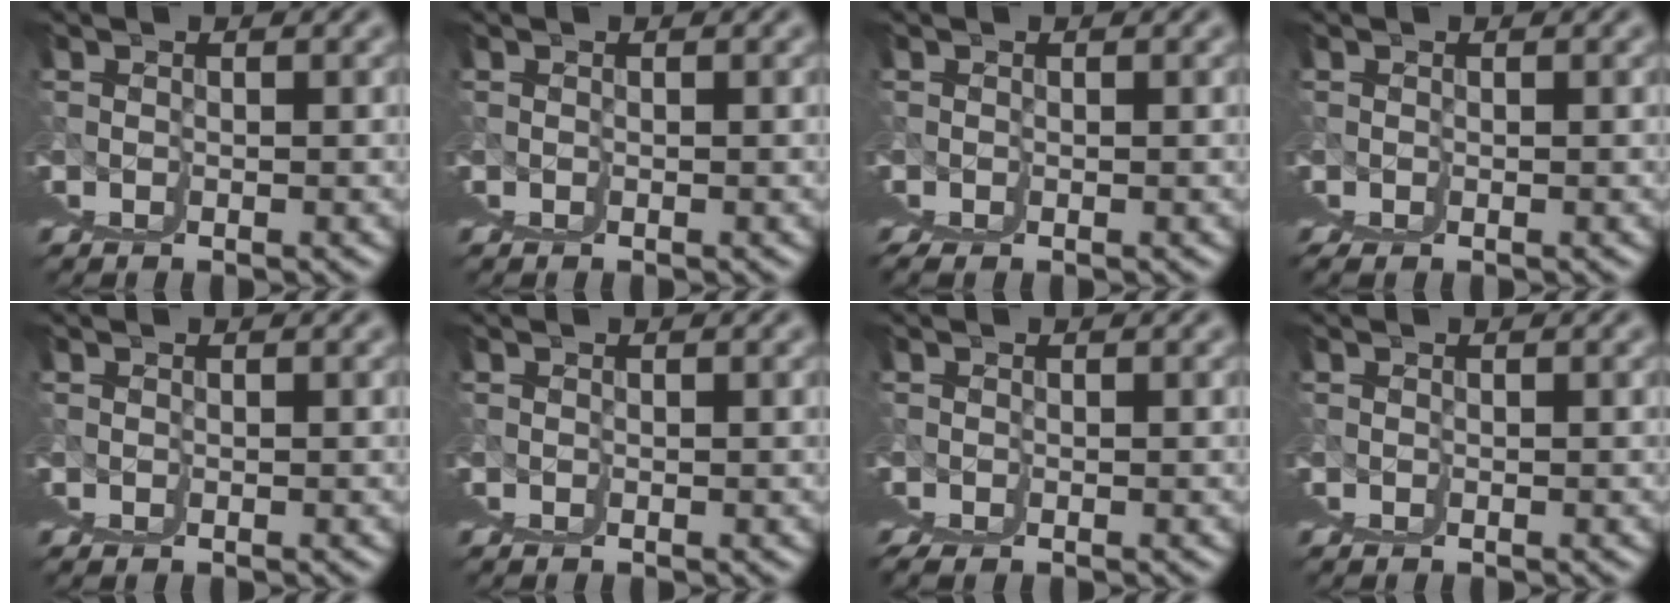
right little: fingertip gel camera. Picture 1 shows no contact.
{"total": 0.0}
{"total": 1.5, "force": [-0.3, 1.0, 1.1], "torque": [-0.020, 0.000, -0.004]}
{"total": 1.3, "force": [-0.4, 1.0, 0.8], "torque": [-0.018, -0.002, -0.004]}
{"total": 0.5, "force": [-0.1, 0.5, 0.2], "torque": [-0.008, -0.003, 0.000]}
{"total": 0.0}
{"total": 1.5, "force": [-0.4, 1.0, 1.1], "torque": [-0.019, 0.000, -0.004]}
{"total": 0.0}